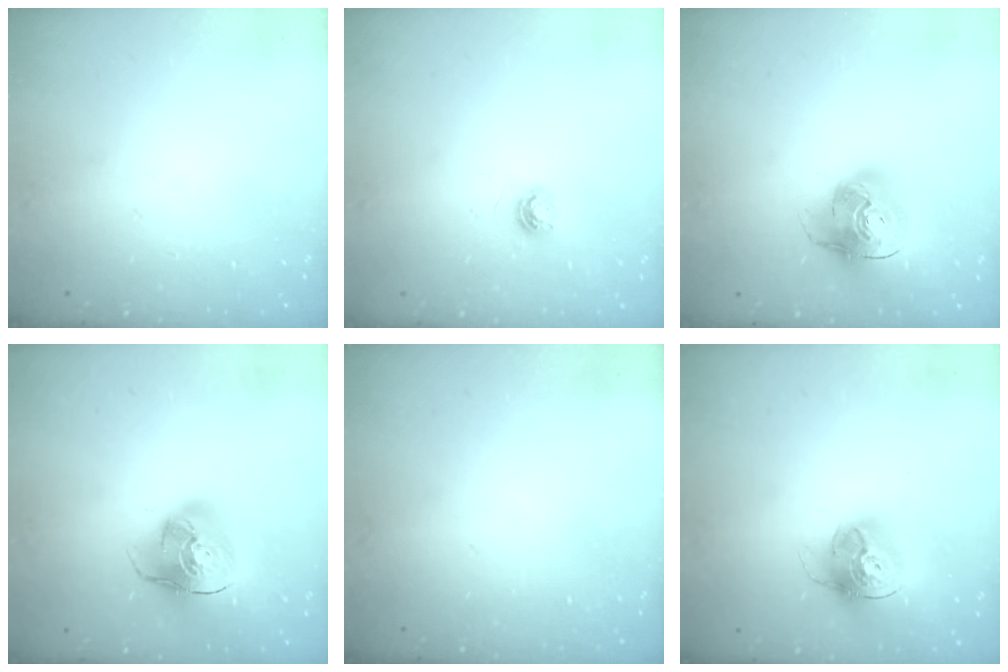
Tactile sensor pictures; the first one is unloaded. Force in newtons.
{"total": 5.2, "press": 5.1, "slide": 0.6}
{"total": 13.7, "press": 13.6, "slide": 1.7}
{"total": 16.2, "press": 16.0, "slide": 2.4}
{"total": 0.0}
{"total": 16.8, "press": 16.7, "slide": 1.5}